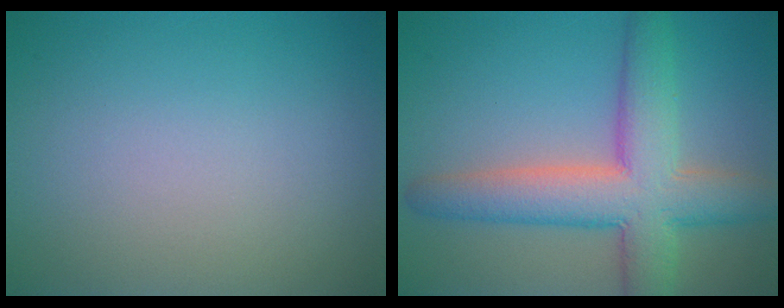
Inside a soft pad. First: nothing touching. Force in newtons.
{"total": 8.1, "press": 8.1, "slide": 0.3}